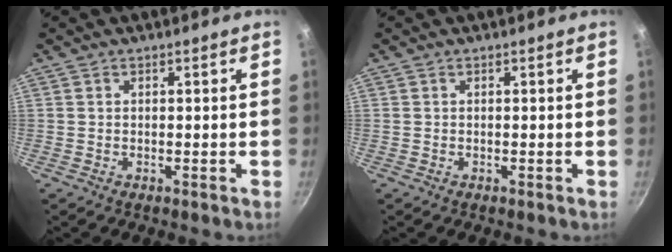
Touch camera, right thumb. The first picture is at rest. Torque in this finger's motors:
{"motor_torque": [0.06, -0.19, -0.50, 0.37, 0.03]}